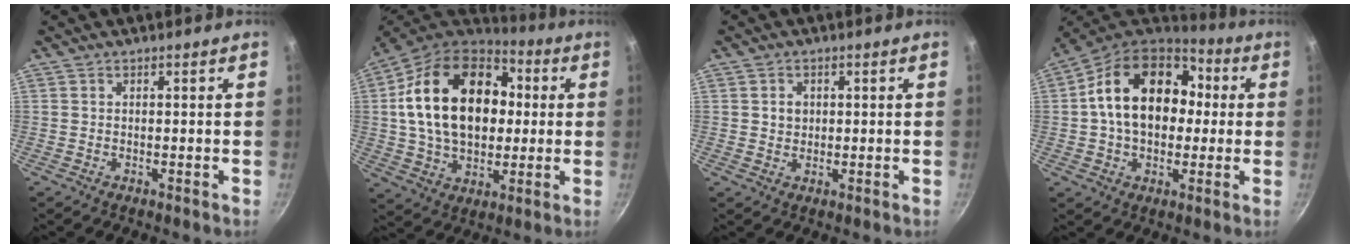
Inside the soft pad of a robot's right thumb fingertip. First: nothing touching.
{"total": 25.2, "force": [3.5, 17.2, 18.1], "torque": [-0.290, 0.025, 0.056]}
{"total": 2.4, "force": [0.5, 2.1, 1.1], "torque": [-0.008, 0.003, 0.007]}
{"total": 19.6, "force": [2.4, 14.1, 13.4], "torque": [-0.194, 0.036, 0.030]}